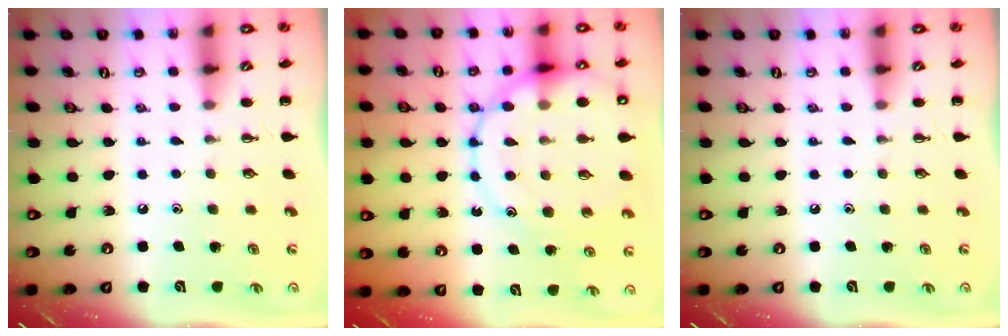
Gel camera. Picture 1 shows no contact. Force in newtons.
{"total": 21.3, "press": 21.1, "slide": 2.9}
{"total": 0.0}